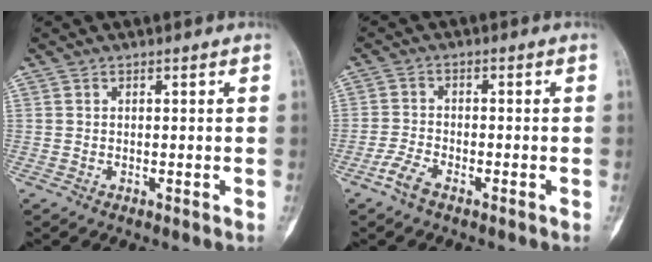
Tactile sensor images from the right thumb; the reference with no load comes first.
{"total": 3.5, "force": [-2.5, 1.3, 2.1], "torque": [-0.053, 0.011, -0.053]}